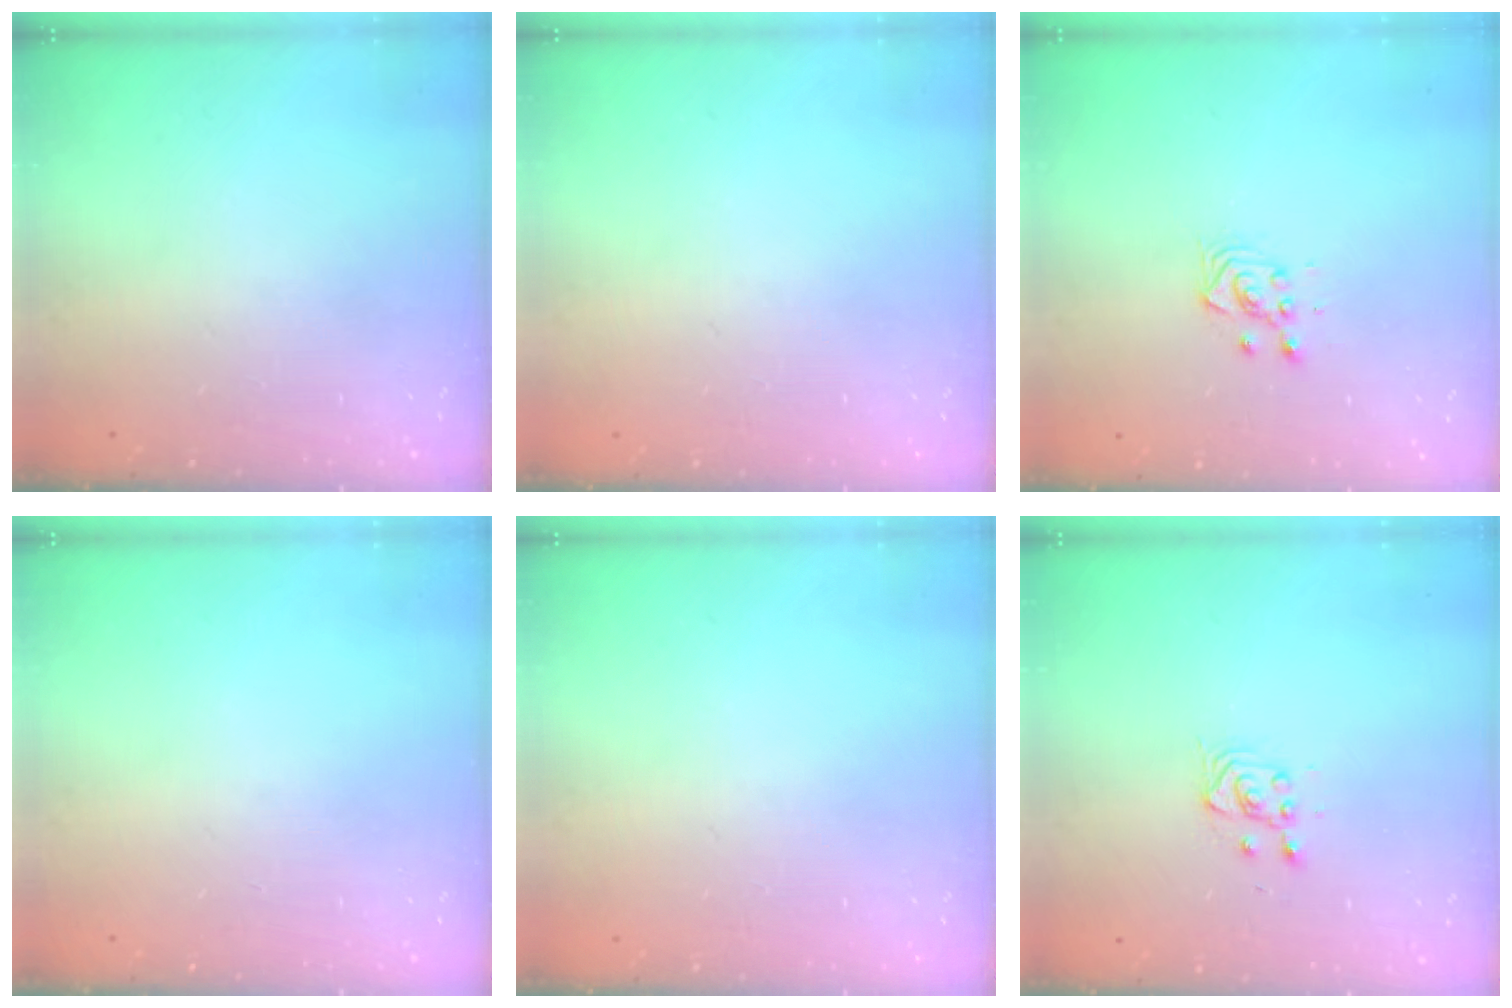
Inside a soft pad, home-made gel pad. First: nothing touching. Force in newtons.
{"total": 0.0}
{"total": 3.6, "press": 3.4, "slide": 1.2}
{"total": 0.0}
{"total": 0.0}
{"total": 3.3, "press": 3.1, "slide": 1.1}